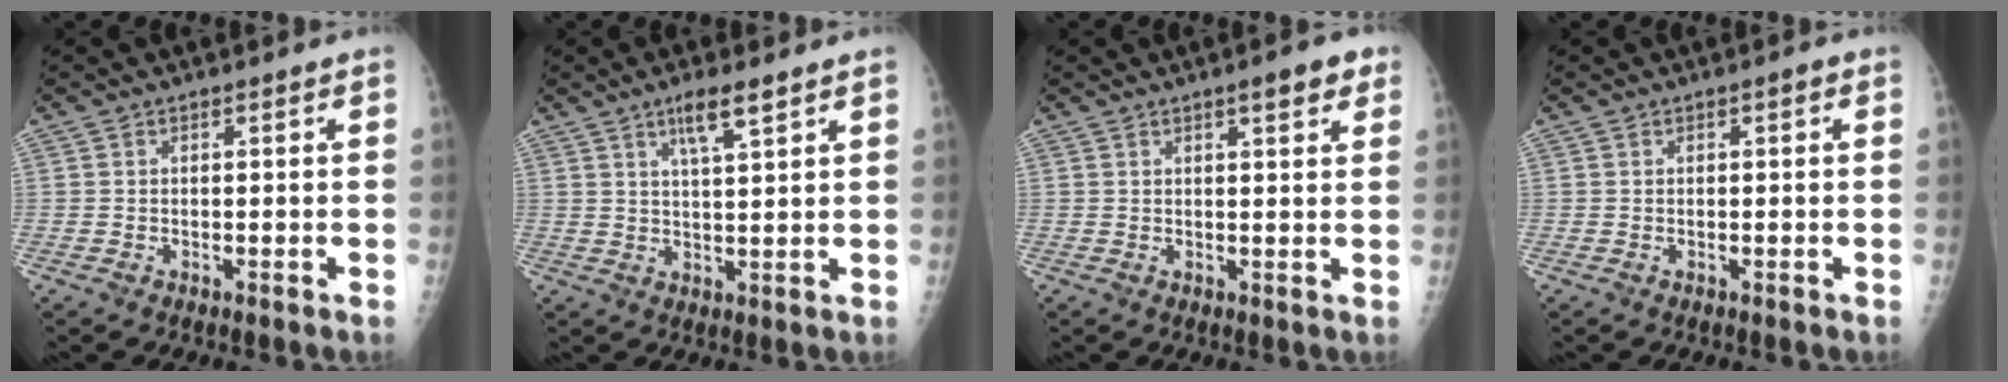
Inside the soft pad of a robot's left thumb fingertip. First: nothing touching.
{"total": 5.6, "force": [3.4, 0.9, 4.3], "torque": [-0.078, -0.017, 0.063]}
{"total": 4.5, "force": [2.5, 1.2, 3.5], "torque": [-0.033, -0.007, 0.031]}
{"total": 0.8, "force": [0.2, 0.3, 0.7], "torque": [-0.010, 0.002, 0.000]}